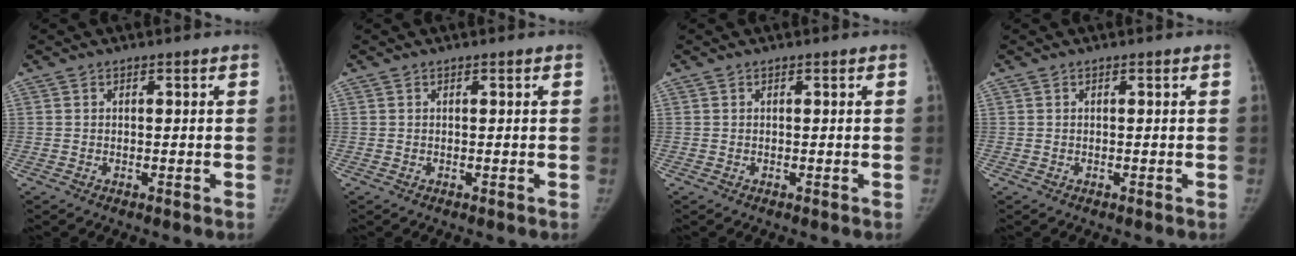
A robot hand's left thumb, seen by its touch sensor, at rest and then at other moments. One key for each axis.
{"total": 0.0}
{"total": 0.0}
{"total": 0.0}